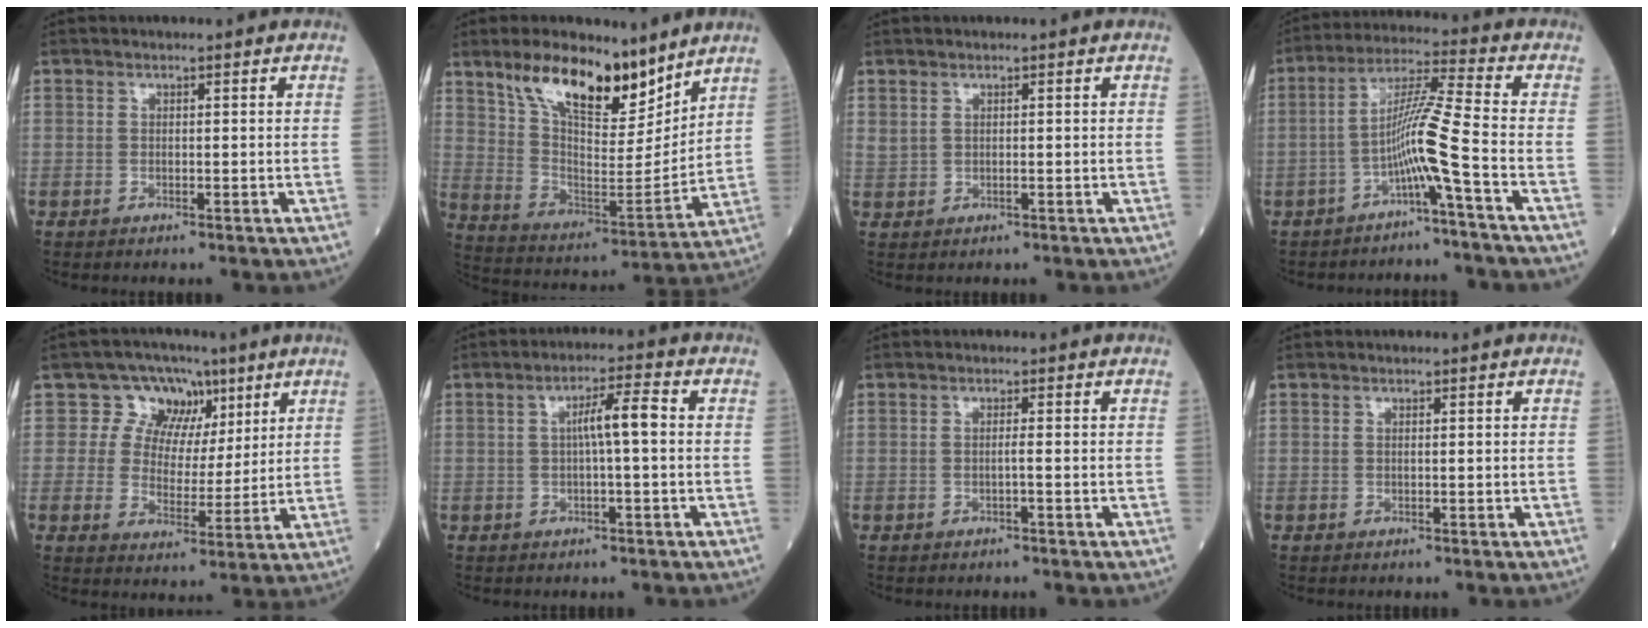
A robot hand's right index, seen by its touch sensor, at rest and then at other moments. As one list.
[{"total": 15.8, "force": [11.2, 5.2, 9.8], "torque": [-0.167, -0.007, 0.207]}, {"total": 1.0, "force": [0.4, 0.6, 0.7], "torque": [-0.021, 0.003, 0.016]}, {"total": 8.0, "force": [-3.3, -1.8, 7.0], "torque": [-0.130, 0.016, -0.064]}, {"total": 7.8, "force": [3.8, 6.5, 2.0], "torque": [-0.017, 0.019, 0.061]}, {"total": 4.8, "force": [0.2, 0.2, 4.8], "torque": [-0.081, 0.011, 0.002]}, {"total": 0.6, "force": [-0.3, -0.2, 0.5], "torque": [-0.004, 0.003, -0.007]}, {"total": 0.0}]